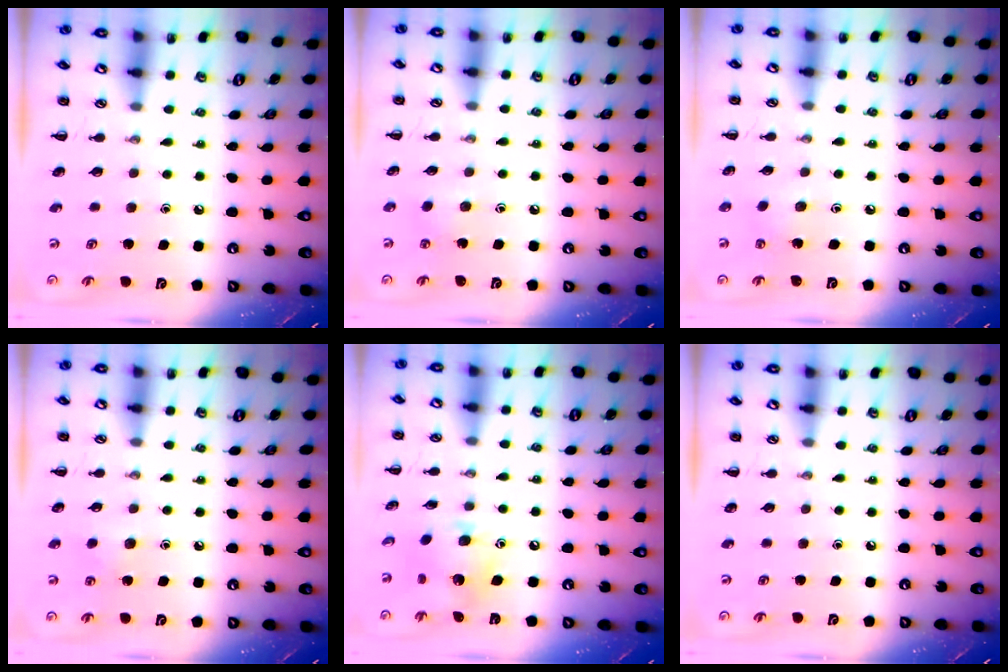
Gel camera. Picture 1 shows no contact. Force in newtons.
{"total": 4.4, "press": 4.3, "slide": 1.1}
{"total": 1.5, "press": 1.4, "slide": 0.7}
{"total": 5.4, "press": 5.2, "slide": 1.5}
{"total": 8.1, "press": 8.1, "slide": 0.2}
{"total": 0.0}